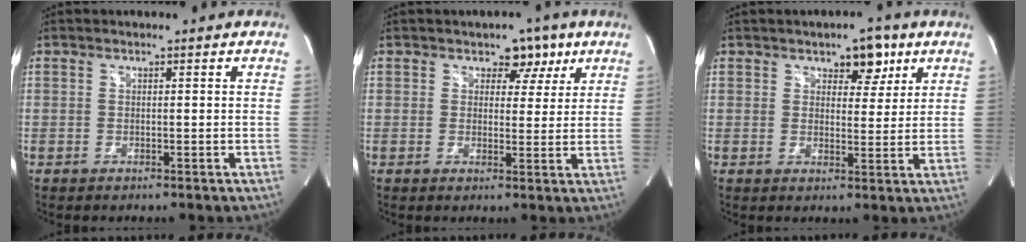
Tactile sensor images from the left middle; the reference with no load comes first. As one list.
[{"total": 4.5, "force": [2.5, 3.2, 2.0], "torque": [-0.009, 0.007, 0.033]}, {"total": 5.3, "force": [3.1, 2.8, 3.3], "torque": [-0.038, 0.008, 0.043]}]